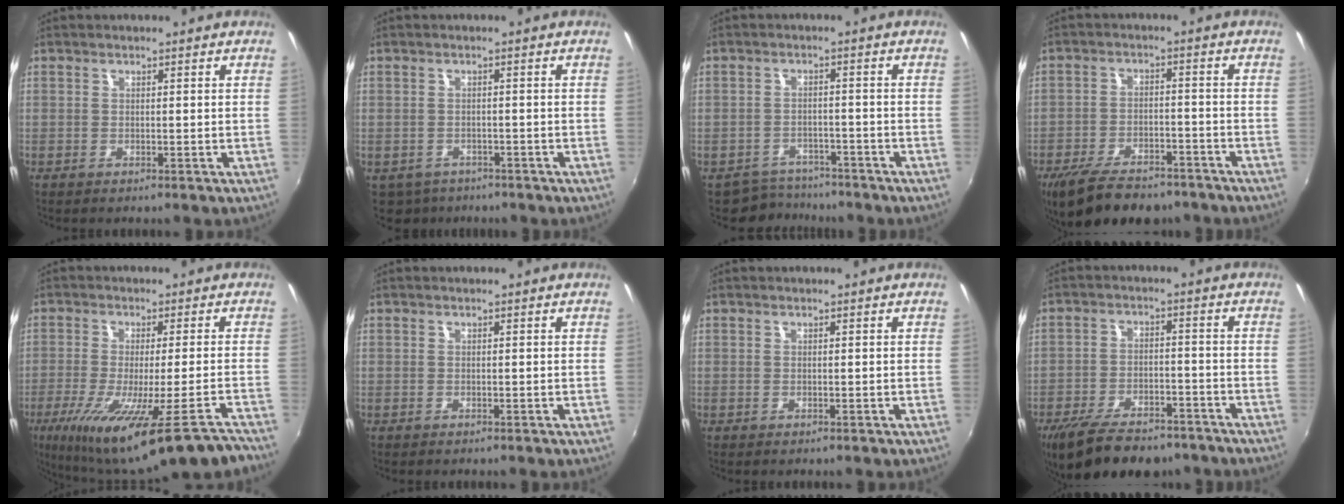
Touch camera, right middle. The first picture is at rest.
{"total": 4.3, "force": [-2.8, 3.1, 1.1], "torque": [-0.033, -0.011, -0.036]}
{"total": 5.0, "force": [-4.2, 2.6, -0.5], "torque": [-0.004, 0.012, -0.067]}
{"total": 14.5, "force": [-11.1, 6.0, 7.2], "torque": [-0.156, -0.019, -0.172]}
{"total": 20.0, "force": [-14.5, 0.7, 13.7], "torque": [-0.243, -0.081, -0.219]}
{"total": 0.0}
{"total": 0.0}
{"total": 15.9, "force": [-12.1, 6.6, 7.9], "torque": [-0.167, -0.019, -0.185]}